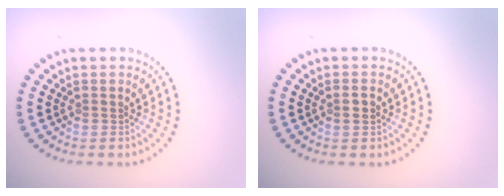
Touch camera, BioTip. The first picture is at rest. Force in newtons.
{"total": 0.9, "press": 0.9, "slide": 0.2}